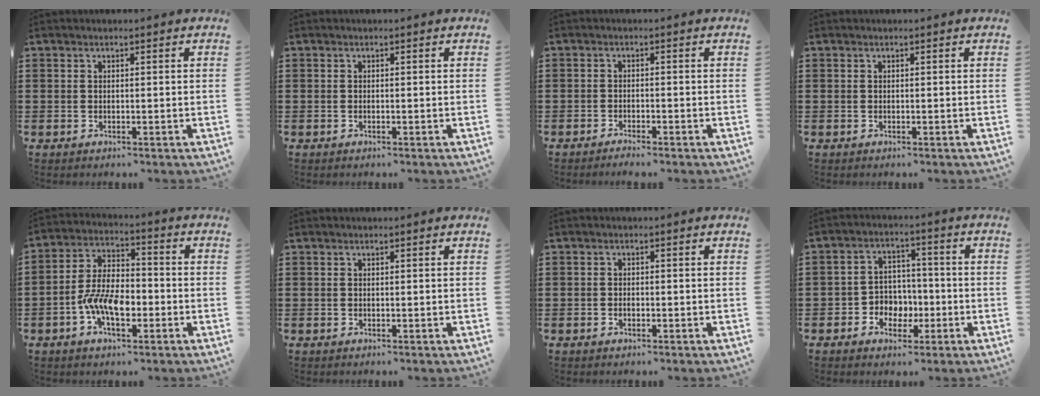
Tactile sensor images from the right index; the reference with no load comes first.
{"total": 0.0}
{"total": 1.3, "force": [-1.3, -0.1, 0.2], "torque": [-0.006, 0.002, -0.025]}
{"total": 0.0}
{"total": 8.3, "force": [-3.0, 4.4, 6.3], "torque": [-0.148, 0.000, -0.064]}
{"total": 0.0}
{"total": 0.8, "force": [-0.5, 0.4, 0.5], "torque": [-0.011, -0.003, -0.009]}
{"total": 4.8, "force": [-1.8, 4.2, 1.5], "torque": [-0.030, 0.009, -0.037]}